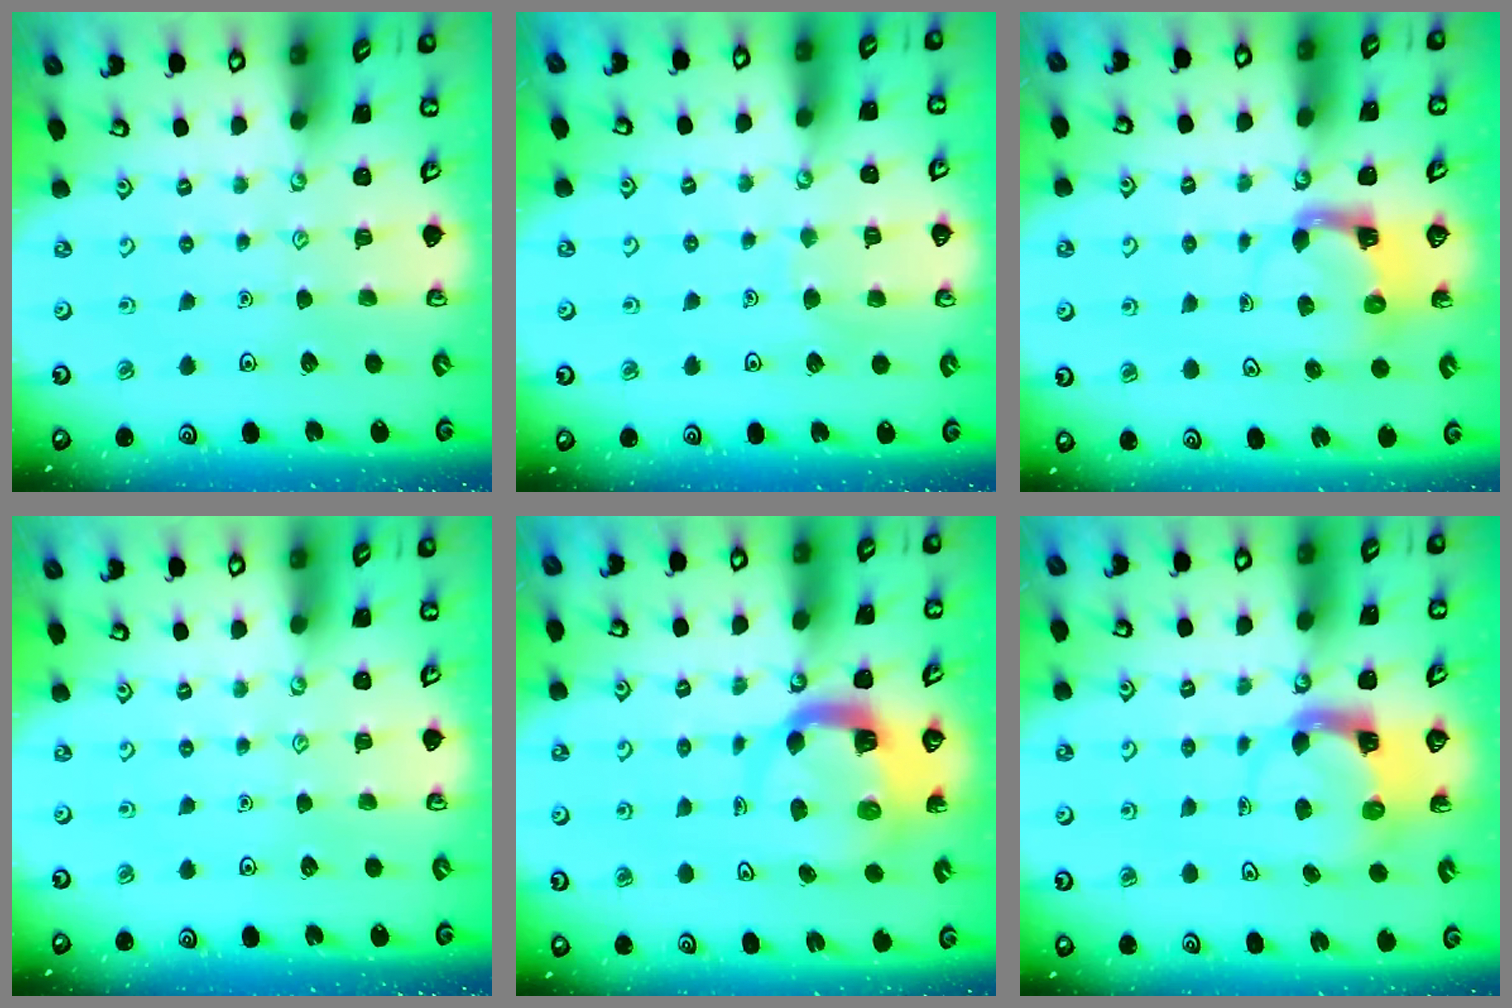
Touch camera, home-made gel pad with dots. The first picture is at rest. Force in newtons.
{"total": 5.3, "press": 5.3, "slide": 0.5}
{"total": 3.9, "press": 3.8, "slide": 0.7}
{"total": 0.0}
{"total": 7.2, "press": 7.2, "slide": 0.9}
{"total": 3.7, "press": 3.6, "slide": 0.6}